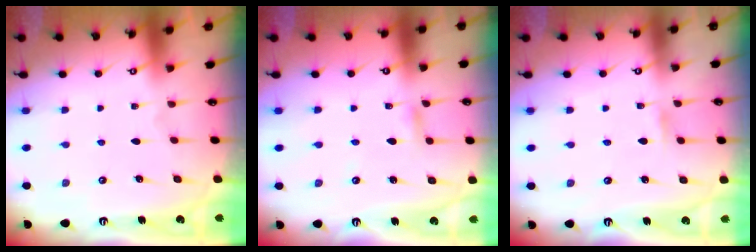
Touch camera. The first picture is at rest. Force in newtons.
{"total": 3.3, "press": 3.3, "slide": 0.2}
{"total": 1.3, "press": 1.3, "slide": 0.1}